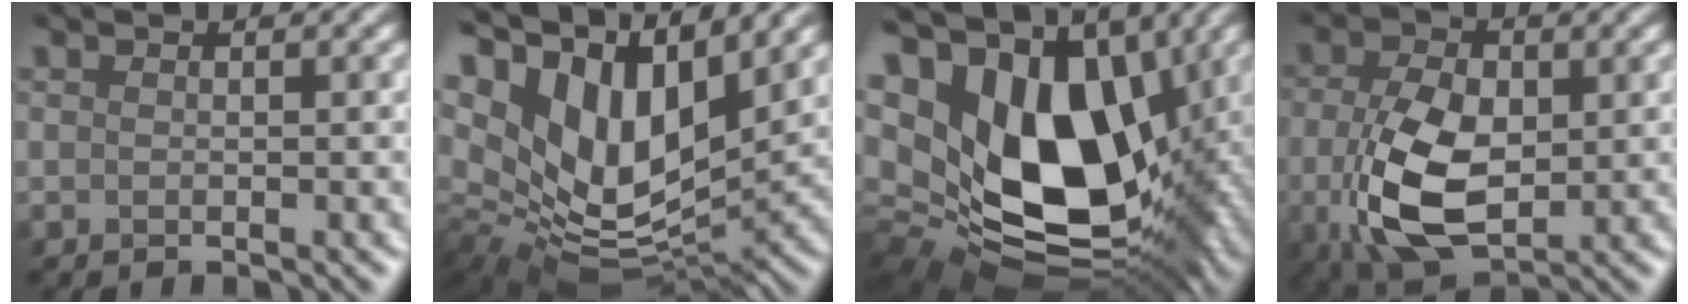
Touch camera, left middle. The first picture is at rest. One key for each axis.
{"total": 12.6, "fx": 6.4, "fy": 6.3, "fz": 8.9, "tx": -0.181, "ty": 0.016, "tz": 0.113}
{"total": 18.4, "fx": 3.5, "fy": 11.8, "fz": 13.7, "tx": -0.250, "ty": -0.018, "tz": 0.080}
{"total": 7.6, "fx": -1.0, "fy": 4.3, "fz": 6.2, "tx": -0.143, "ty": -0.012, "tz": -0.017}